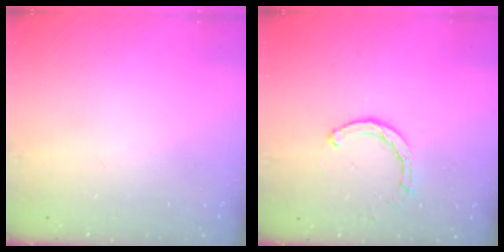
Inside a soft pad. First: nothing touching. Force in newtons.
{"total": 2.6, "press": 2.6, "slide": 0.3}